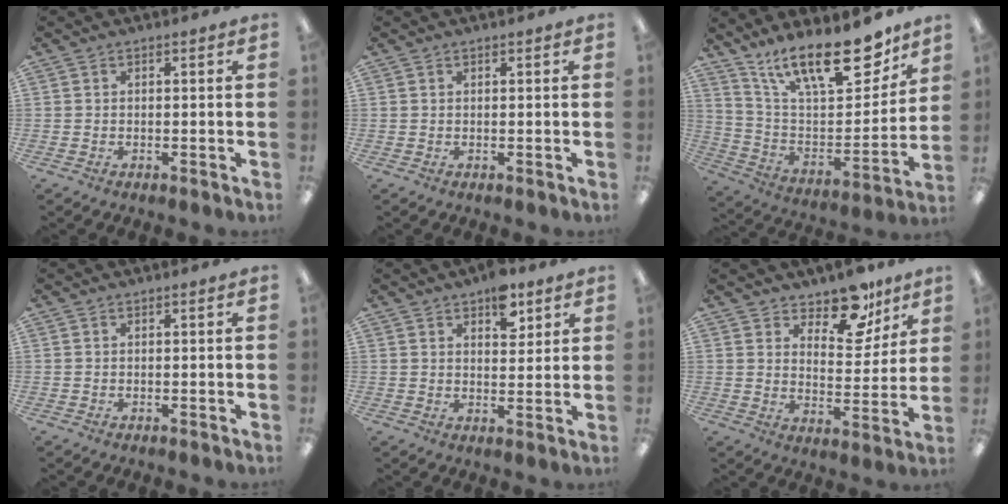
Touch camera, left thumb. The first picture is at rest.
{"total": 0.0}
{"total": 22.3, "force": [15.7, 8.3, 13.4], "torque": [-0.208, -0.107, 0.268]}
{"total": 0.0}
{"total": 8.0, "force": [5.0, 4.2, 4.6], "torque": [-0.045, -0.023, 0.081]}
{"total": 12.5, "force": [9.6, 6.1, 5.1], "torque": [-0.056, -0.070, 0.171]}